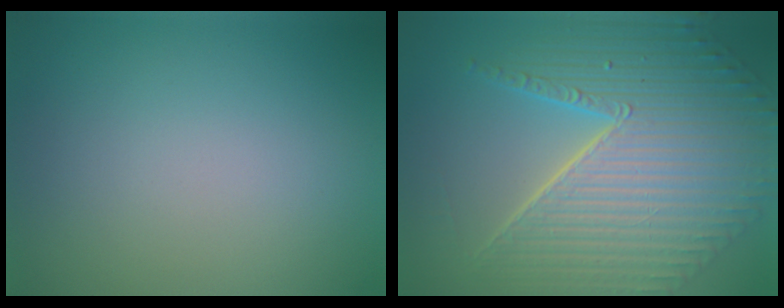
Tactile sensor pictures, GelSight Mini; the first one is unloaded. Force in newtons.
{"total": 10.8, "press": 7.2, "slide": 8.0}